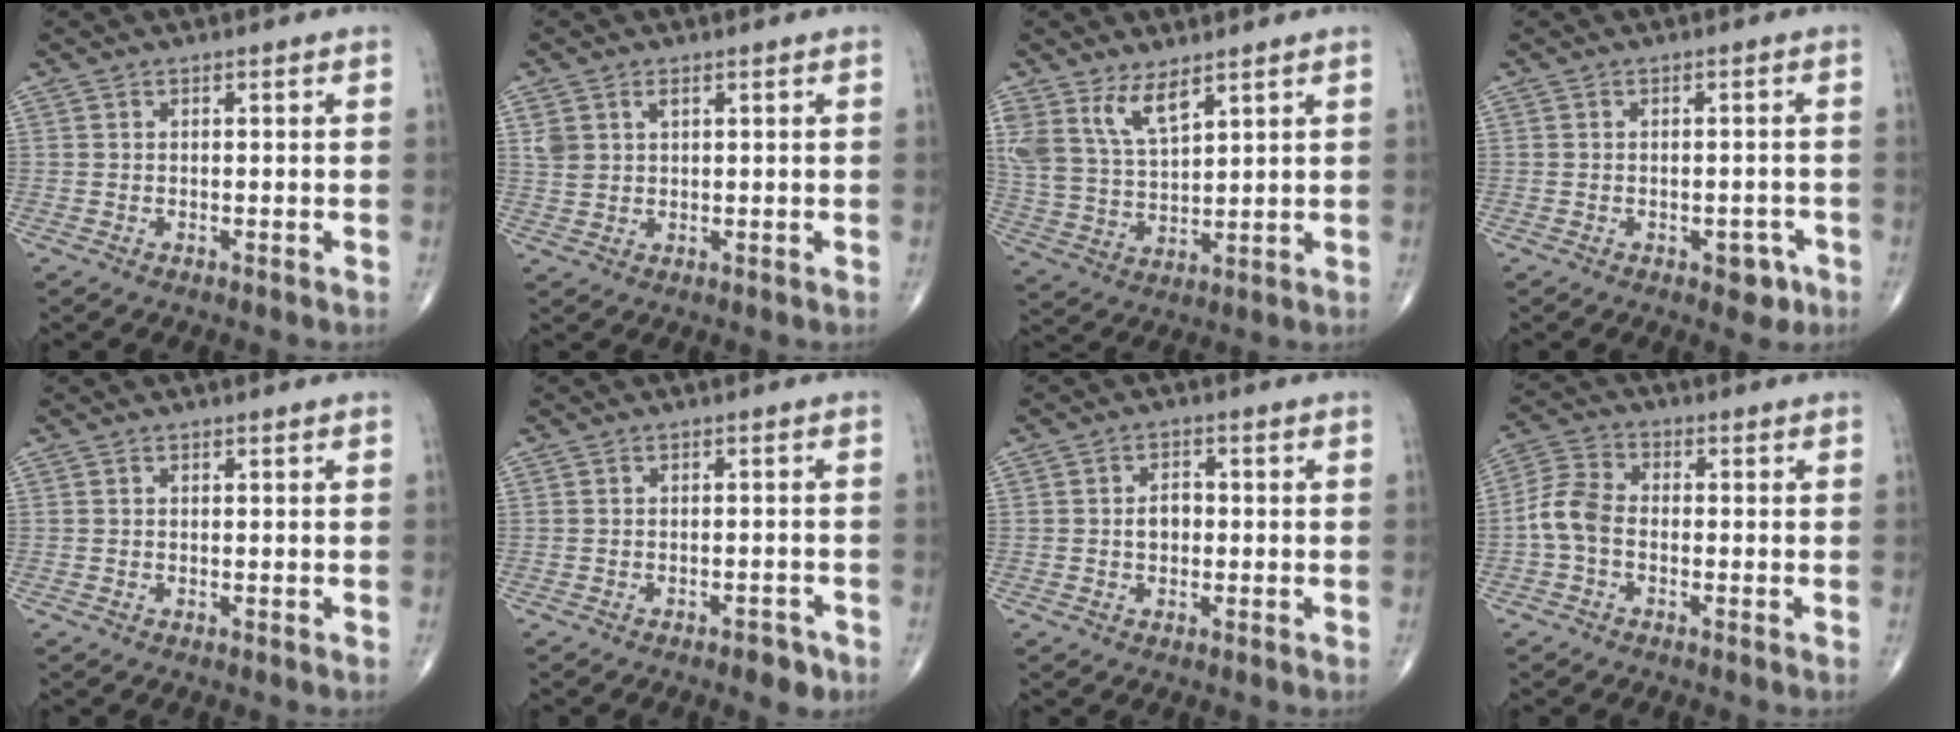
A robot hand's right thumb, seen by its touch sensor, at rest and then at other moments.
{"total": 3.2, "force": [1.5, 2.0, 2.0], "torque": [-0.038, -0.002, 0.037]}
{"total": 8.5, "force": [5.5, 3.4, 5.5], "torque": [-0.102, -0.029, 0.119]}
{"total": 3.6, "force": [-1.8, 2.1, 2.3], "torque": [-0.009, 0.010, -0.020]}
{"total": 0.0}
{"total": 3.0, "force": [-2.1, 1.3, 1.8], "torque": [-0.017, 0.011, -0.025]}
{"total": 3.3, "force": [-0.3, 2.4, 2.2], "torque": [-0.028, 0.011, -0.008]}
{"total": 6.4, "force": [-1.4, 4.2, 4.5], "torque": [-0.091, 0.020, -0.042]}